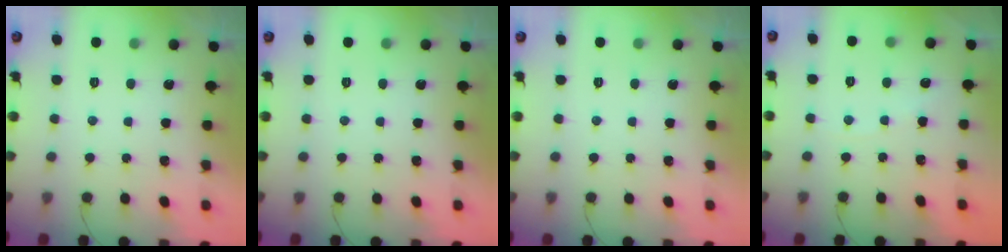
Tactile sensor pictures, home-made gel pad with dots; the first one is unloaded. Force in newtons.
{"total": 0.0}
{"total": 0.0}
{"total": 2.7, "press": 2.7, "slide": 0.5}